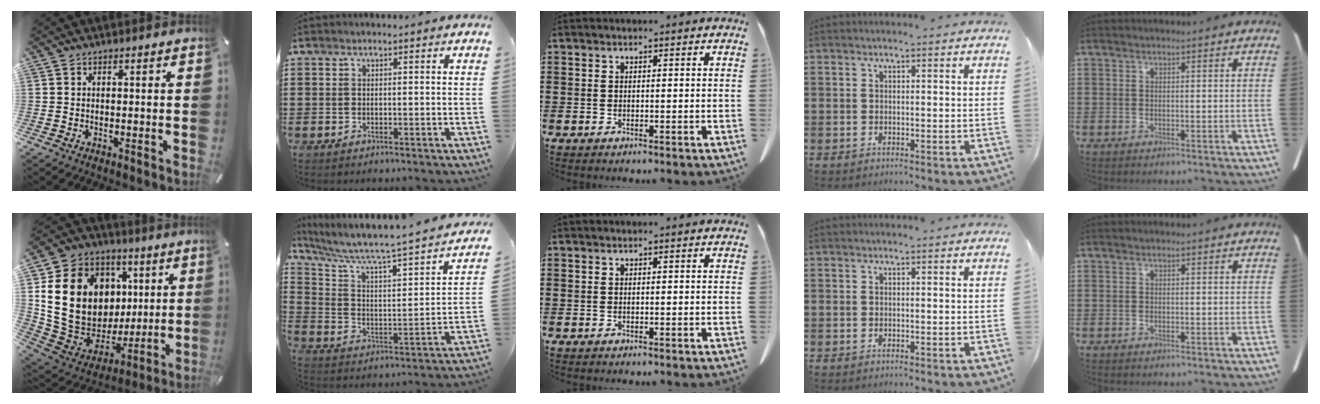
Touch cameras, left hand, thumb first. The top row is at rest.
{"thumb": {"total": 23.9, "force": [5.4, 18.8, 13.7], "torque": [-0.261, -0.030, 0.124]}, "index": {"total": 4.3, "force": [3.3, 0.6, 2.6], "torque": [-0.071, -0.040, 0.046]}}